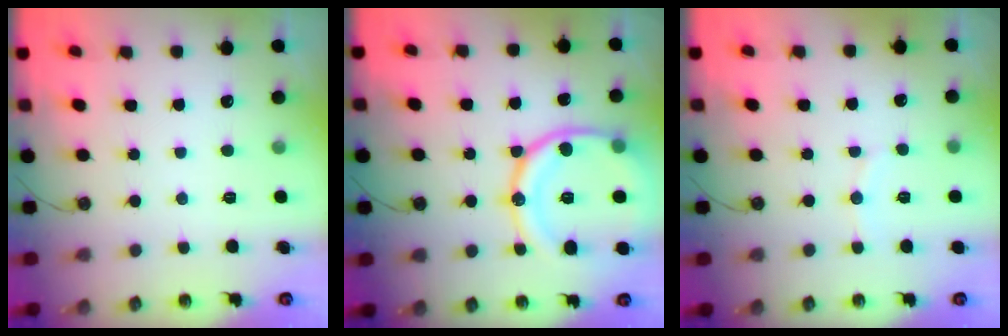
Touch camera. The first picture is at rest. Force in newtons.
{"total": 20.2, "press": 20.1, "slide": 2.4}
{"total": 5.4, "press": 5.3, "slide": 1.1}